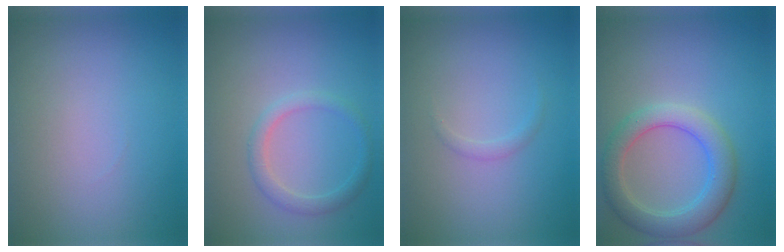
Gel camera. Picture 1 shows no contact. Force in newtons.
{"total": 1.9, "press": 1.9, "slide": 0.2}
{"total": 0.7, "press": 0.7, "slide": 0.0}
{"total": 4.4, "press": 4.4, "slide": 0.1}